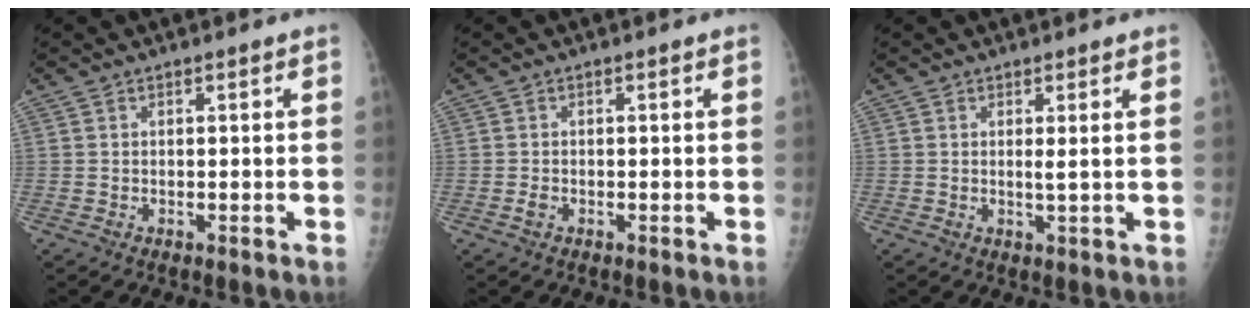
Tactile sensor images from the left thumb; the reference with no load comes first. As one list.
[{"total": 0.9, "force": [-0.3, 0.6, 0.6], "torque": [-0.014, -0.002, -0.006]}, {"total": 1.8, "force": [0.5, -0.6, 1.6], "torque": [-0.035, -0.010, 0.010]}]